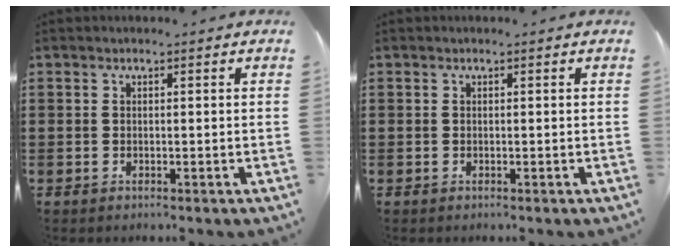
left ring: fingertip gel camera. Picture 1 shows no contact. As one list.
[{"total": 0.0}]